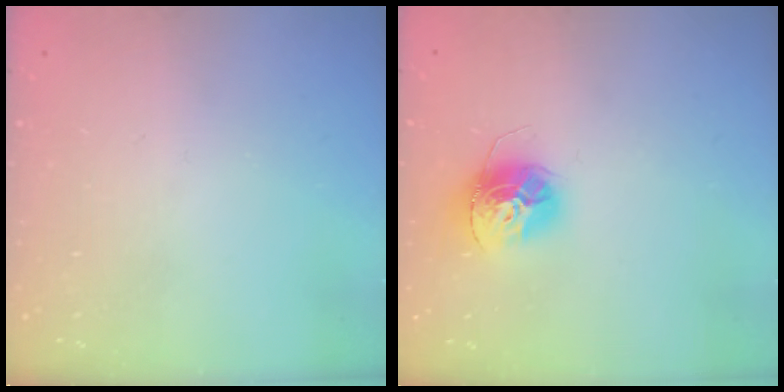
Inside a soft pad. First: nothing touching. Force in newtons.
{"total": 13.0, "press": 12.9, "slide": 1.2}